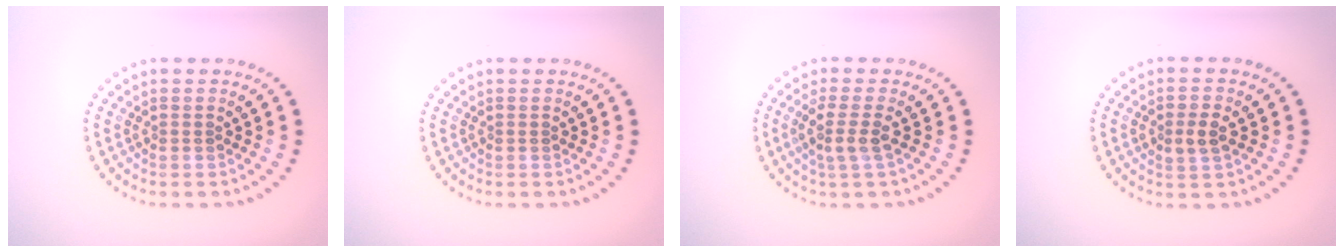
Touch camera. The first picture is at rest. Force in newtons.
{"total": 0.0}
{"total": 2.4, "press": 1.9, "slide": 1.4}
{"total": 2.0, "press": 2.0, "slide": 0.2}